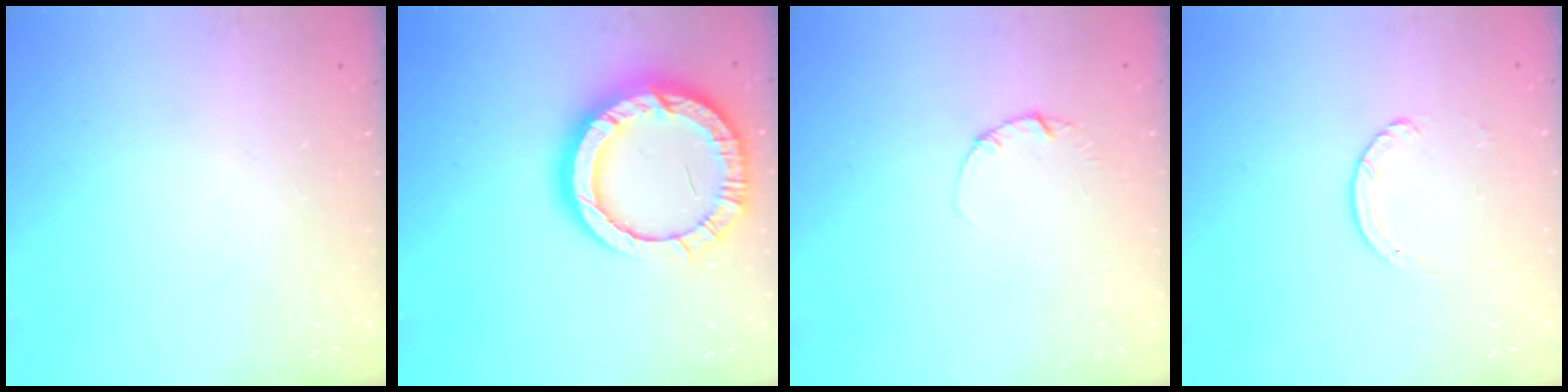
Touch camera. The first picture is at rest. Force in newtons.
{"total": 18.9, "press": 18.9, "slide": 1.7}
{"total": 1.3, "press": 1.3, "slide": 0.2}
{"total": 2.7, "press": 2.7, "slide": 0.3}